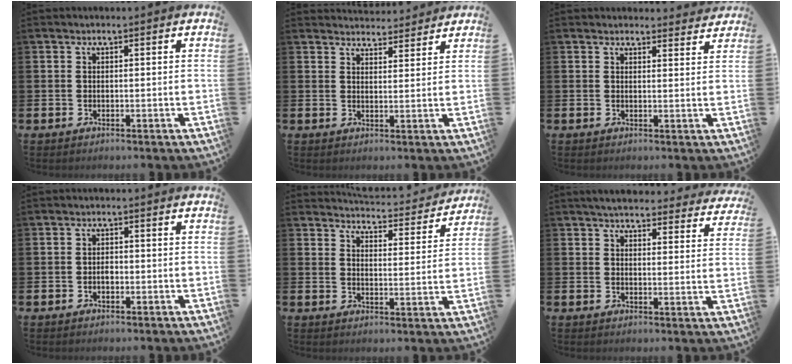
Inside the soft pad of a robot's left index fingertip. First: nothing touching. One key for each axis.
{"total": 3.7, "fx": 3.6, "fy": 0.6, "fz": -0.2, "tx": 0.000, "ty": -0.020, "tz": 0.067}
{"total": 2.5, "fx": 2.4, "fy": 0.4, "fz": -0.1, "tx": 0.017, "ty": -0.021, "tz": 0.040}
{"total": 1.2, "fx": -0.4, "fy": 0.8, "fz": 0.8, "tx": -0.011, "ty": 0.003, "tz": -0.009}
{"total": 4.4, "fx": 4.4, "fy": 0.4, "fz": 0.3, "tx": -0.011, "ty": -0.041, "tz": 0.072}
{"total": 4.4, "fx": 4.3, "fy": 0.9, "fz": 0.8, "tx": -0.026, "ty": -0.024, "tz": 0.075}